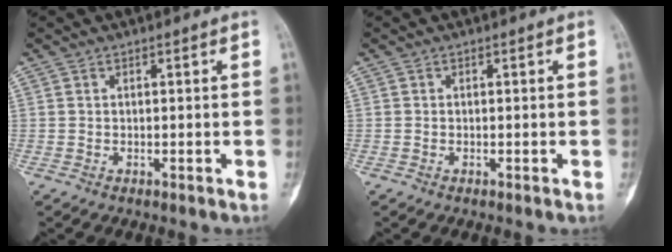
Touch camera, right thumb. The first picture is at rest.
{"total": 0.0}